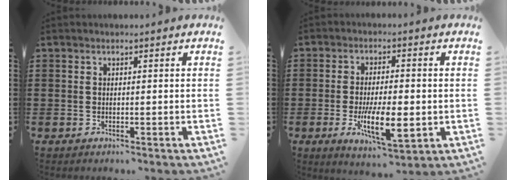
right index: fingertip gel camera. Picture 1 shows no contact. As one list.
[{"total": 9.3, "force": [-2.0, 3.6, 8.4], "torque": [-0.156, -0.014, -0.033]}]